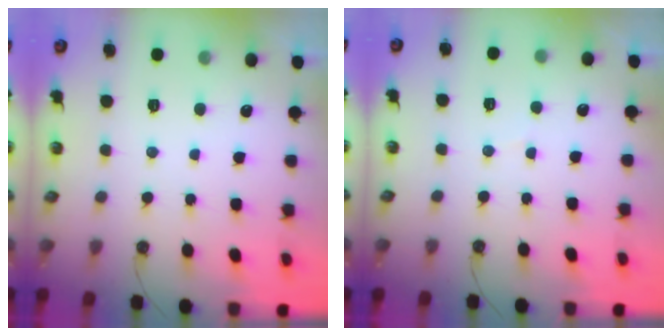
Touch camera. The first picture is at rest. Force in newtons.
{"total": 2.6, "press": 2.6, "slide": 0.2}